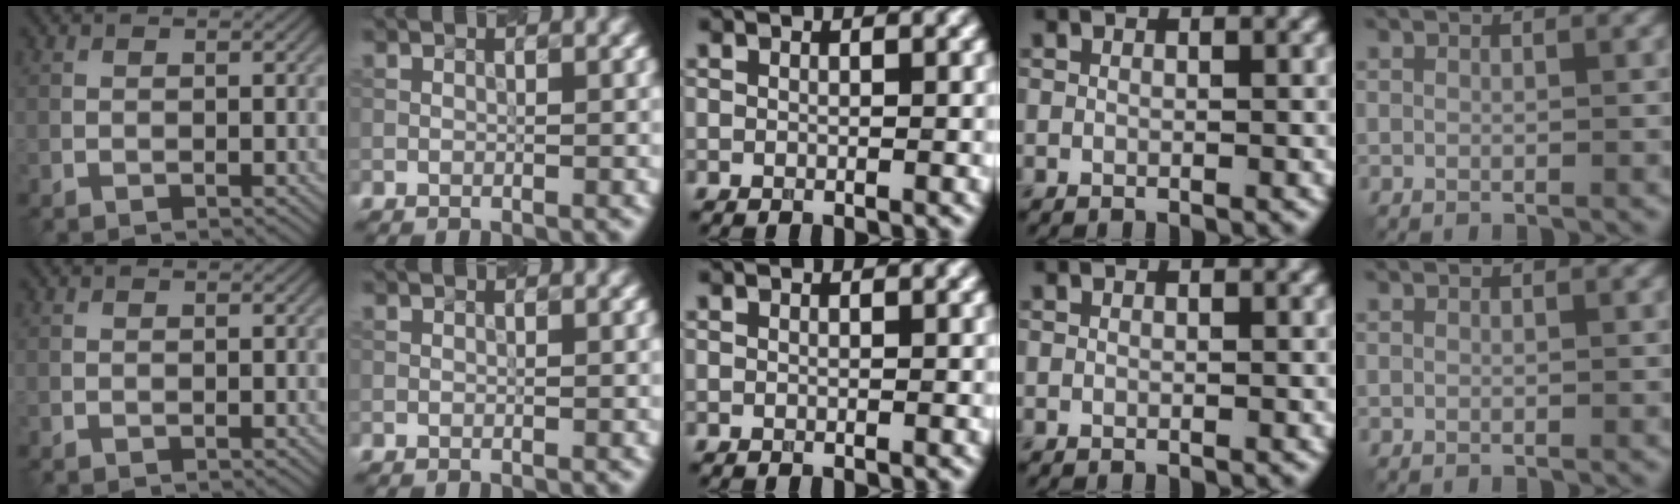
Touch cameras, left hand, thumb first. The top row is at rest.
{}